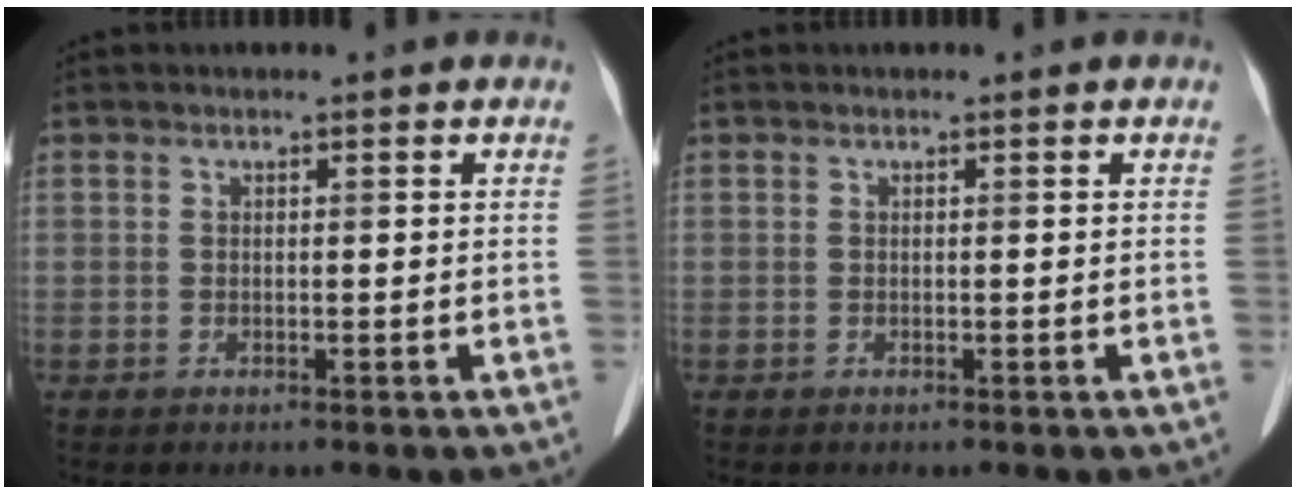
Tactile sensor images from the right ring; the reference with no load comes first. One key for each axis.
{"total": 0.0}